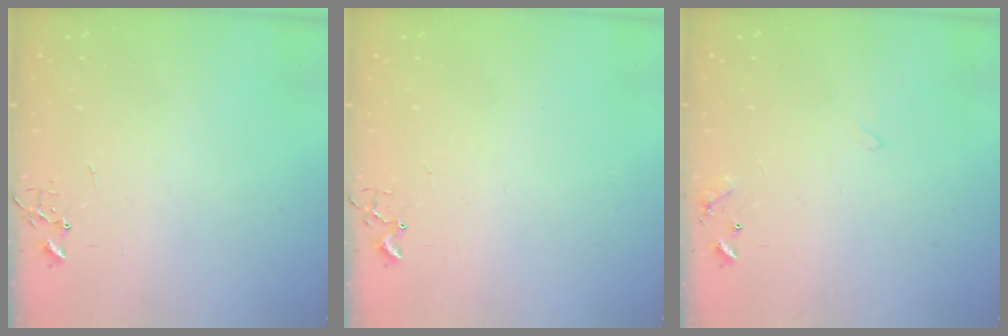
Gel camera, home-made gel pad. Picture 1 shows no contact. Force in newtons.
{"total": 1.9, "press": 1.9, "slide": 0.2}
{"total": 6.1, "press": 6.1, "slide": 0.5}